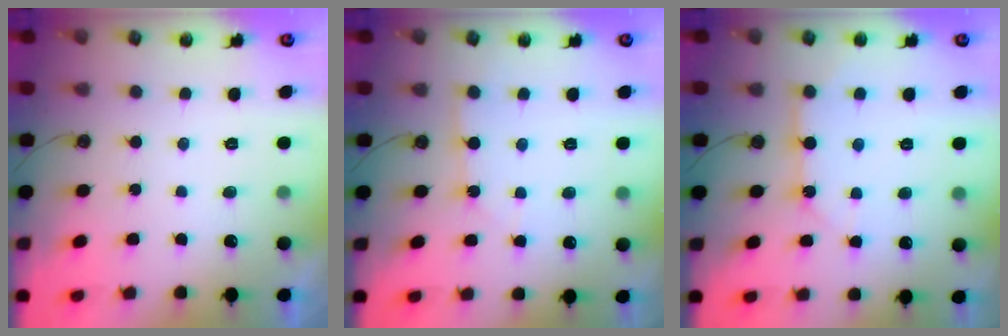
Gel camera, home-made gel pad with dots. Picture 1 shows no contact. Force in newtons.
{"total": 3.8, "press": 3.8, "slide": 0.5}
{"total": 10.2, "press": 10.1, "slide": 1.0}